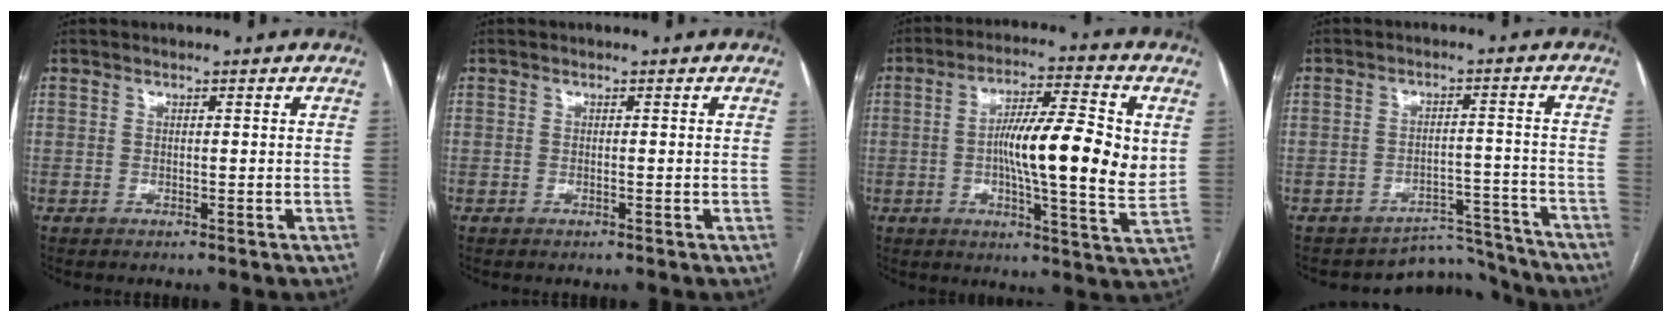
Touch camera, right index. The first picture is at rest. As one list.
[{"total": 0.0}, {"total": 14.7, "force": [1.1, 2.1, 14.5], "torque": [-0.235, 0.007, 0.006]}, {"total": 7.4, "force": [-7.0, 2.1, -1.4], "torque": [0.035, 0.046, -0.093]}]